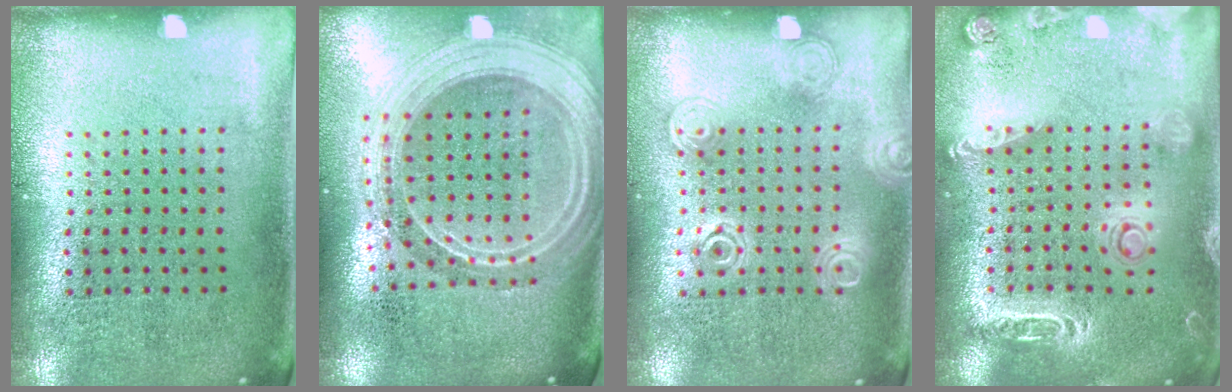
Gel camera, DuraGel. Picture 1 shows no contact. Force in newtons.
{"total": 2.7, "press": 2.3, "slide": 1.4}
{"total": 1.2, "press": 1.2, "slide": 0.3}
{"total": 2.0, "press": 1.9, "slide": 0.6}